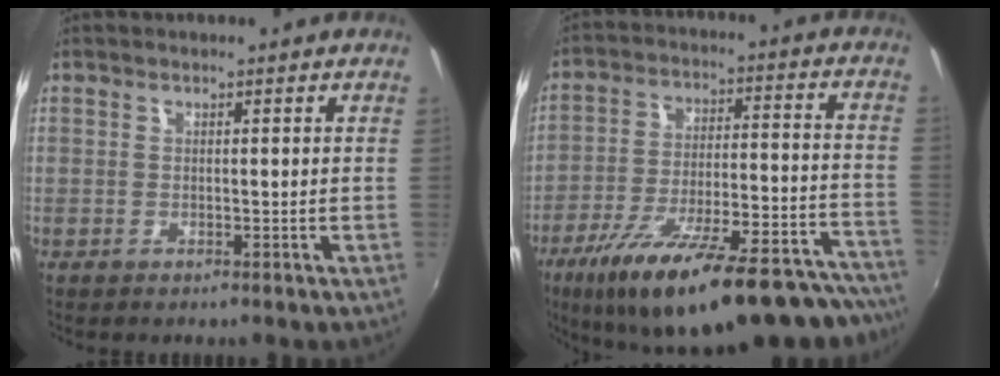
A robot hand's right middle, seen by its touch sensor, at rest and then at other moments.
{"total": 31.6, "force": [-25.4, 7.4, 17.3], "torque": [-0.257, -0.032, -0.350]}